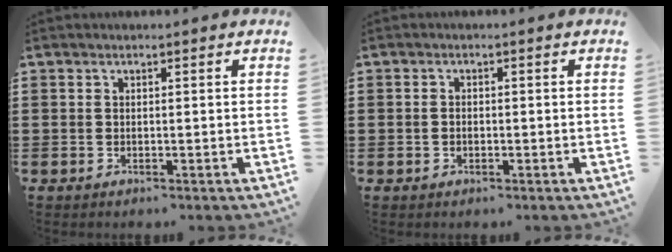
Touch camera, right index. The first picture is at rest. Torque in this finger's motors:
{"motor_torque": [-0.88, 0.60, -0.10, -0.01]}